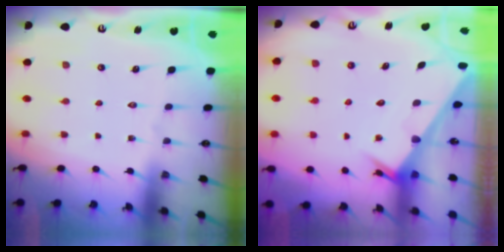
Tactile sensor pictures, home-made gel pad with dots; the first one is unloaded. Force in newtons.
{"total": 2.4, "press": 2.4, "slide": 0.1}